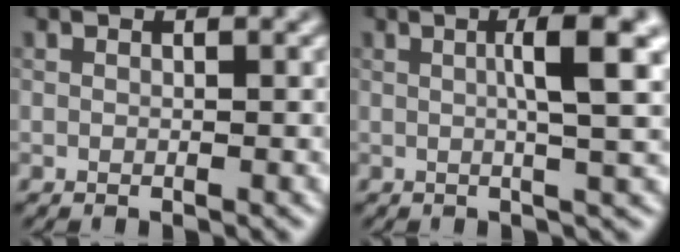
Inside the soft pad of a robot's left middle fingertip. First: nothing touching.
{"total": 5.3, "force": [1.0, 0.7, 5.2], "torque": [-0.075, 0.011, 0.013]}